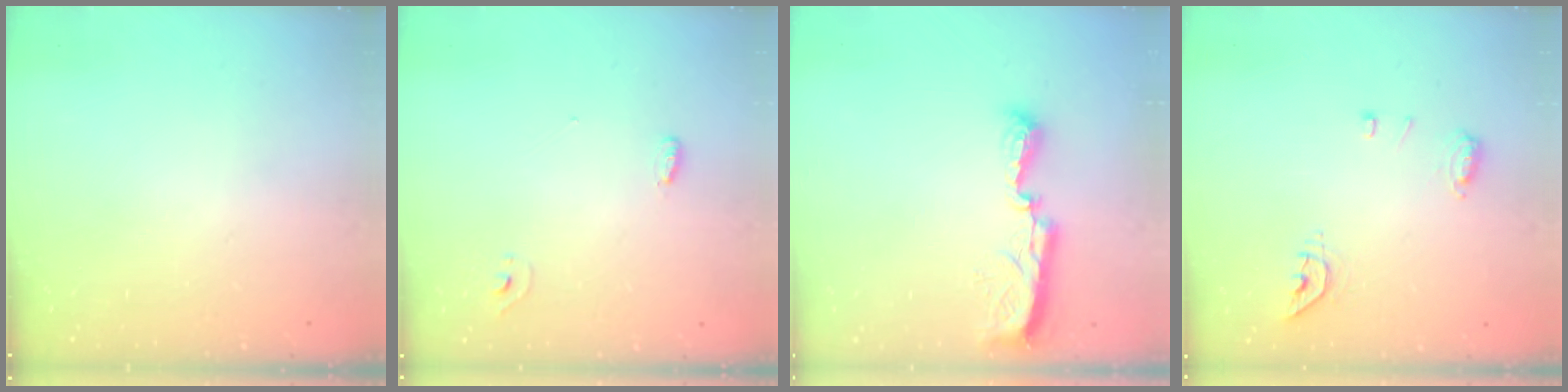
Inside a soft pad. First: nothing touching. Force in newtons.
{"total": 3.4, "press": 3.1, "slide": 1.3}
{"total": 8.2, "press": 8.1, "slide": 0.8}
{"total": 7.2, "press": 7.1, "slide": 0.9}